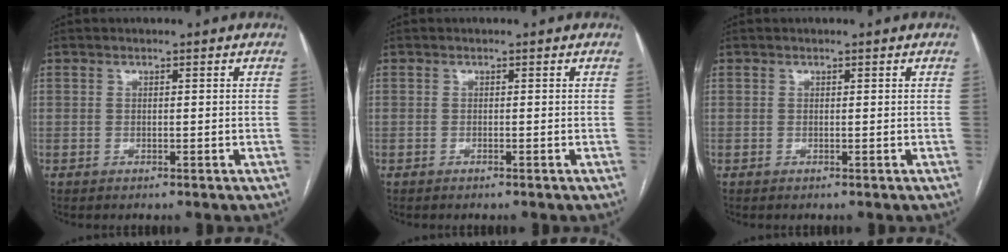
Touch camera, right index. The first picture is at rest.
{"total": 0.0}
{"total": 0.0}